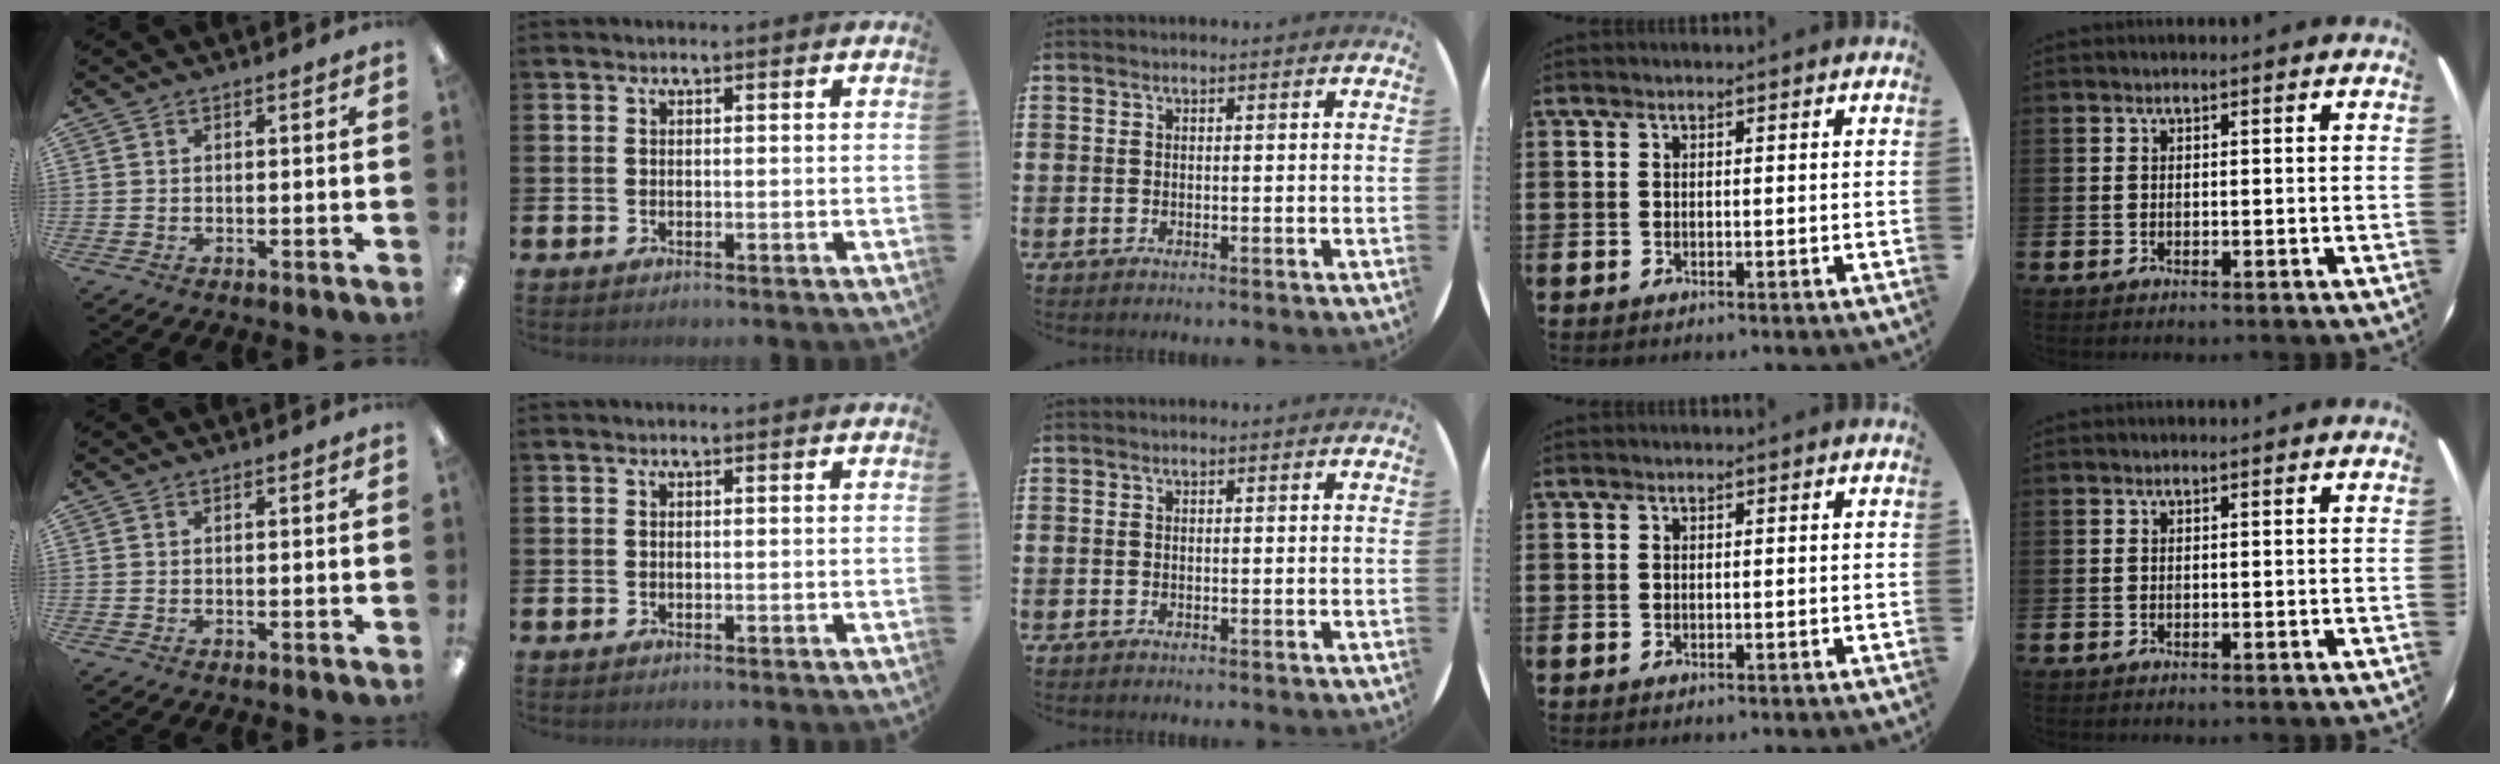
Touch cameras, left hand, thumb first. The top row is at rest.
{}